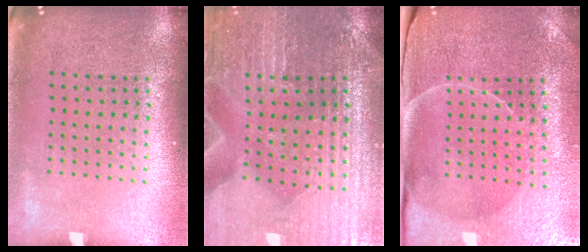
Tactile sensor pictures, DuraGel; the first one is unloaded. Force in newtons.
{"total": 2.2, "press": 2.1, "slide": 0.2}
{"total": 3.6, "press": 3.6, "slide": 0.6}